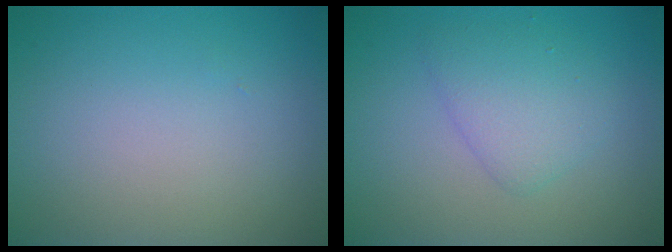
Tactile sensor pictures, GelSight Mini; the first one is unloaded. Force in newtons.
{"total": 2.9, "press": 2.9, "slide": 0.0}